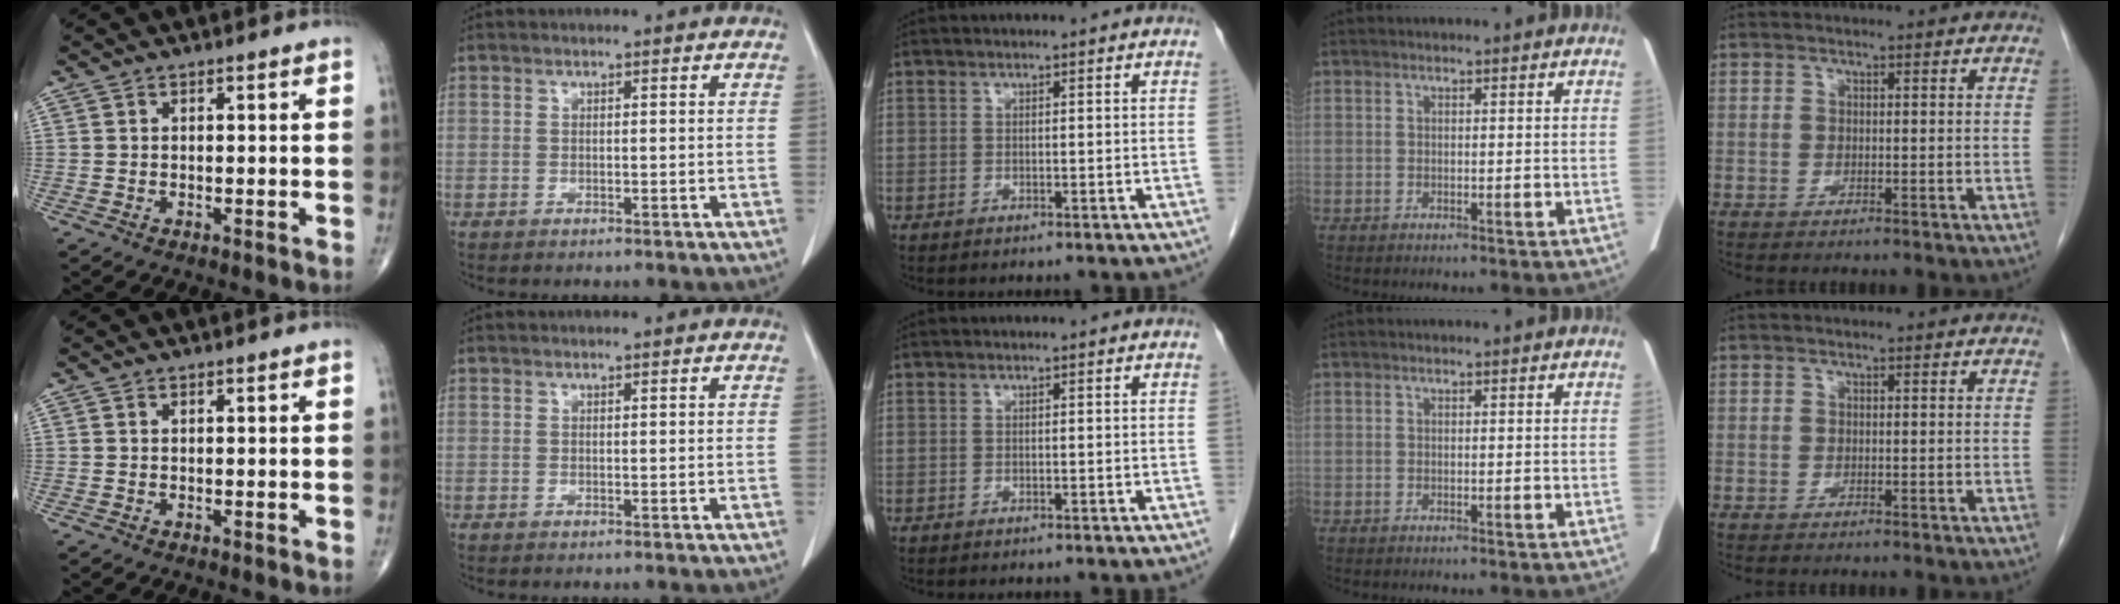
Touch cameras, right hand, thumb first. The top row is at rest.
{}